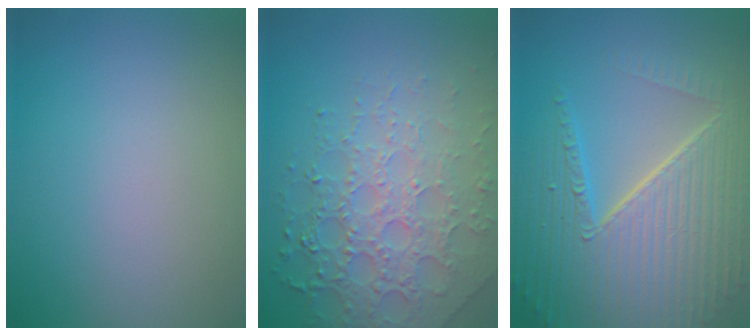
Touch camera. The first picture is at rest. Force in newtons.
{"total": 7.5, "press": 5.3, "slide": 5.3}
{"total": 10.1, "press": 6.3, "slide": 7.9}